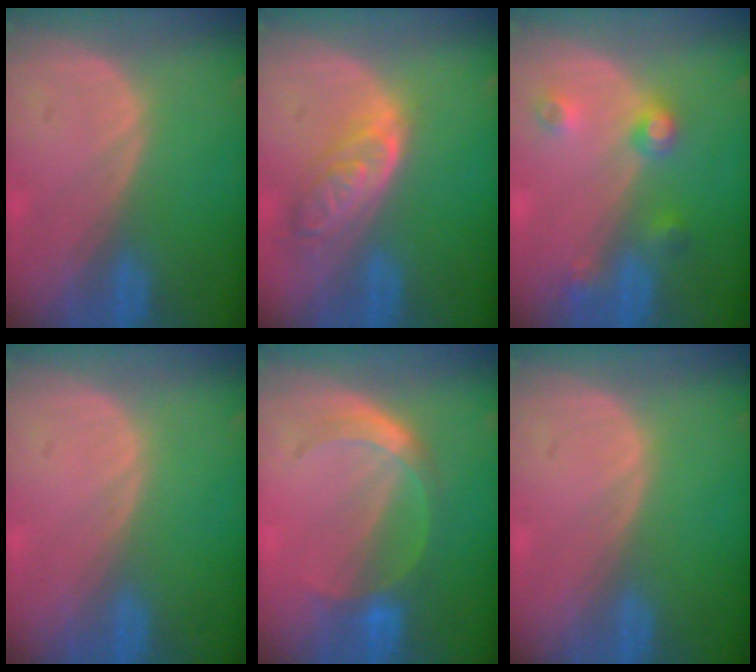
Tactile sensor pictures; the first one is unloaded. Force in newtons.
{"total": 6.5, "press": 5.9, "slide": 2.7}
{"total": 4.5, "press": 4.0, "slide": 2.1}
{"total": 0.0}
{"total": 5.1, "press": 5.0, "slide": 0.7}
{"total": 0.0}